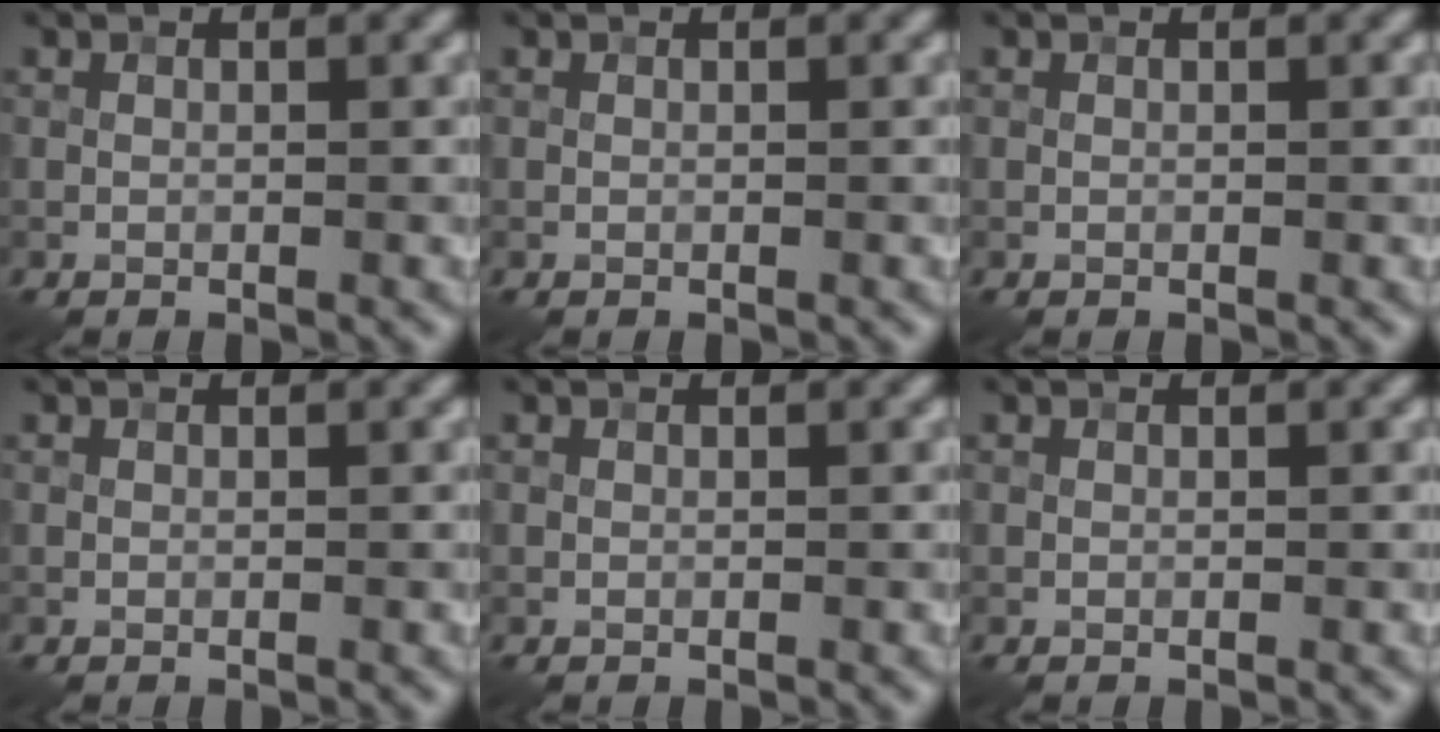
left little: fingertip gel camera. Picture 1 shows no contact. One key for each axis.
{"total": 0.0}
{"total": 0.0}
{"total": 0.0}
{"total": 0.0}
{"total": 0.0}